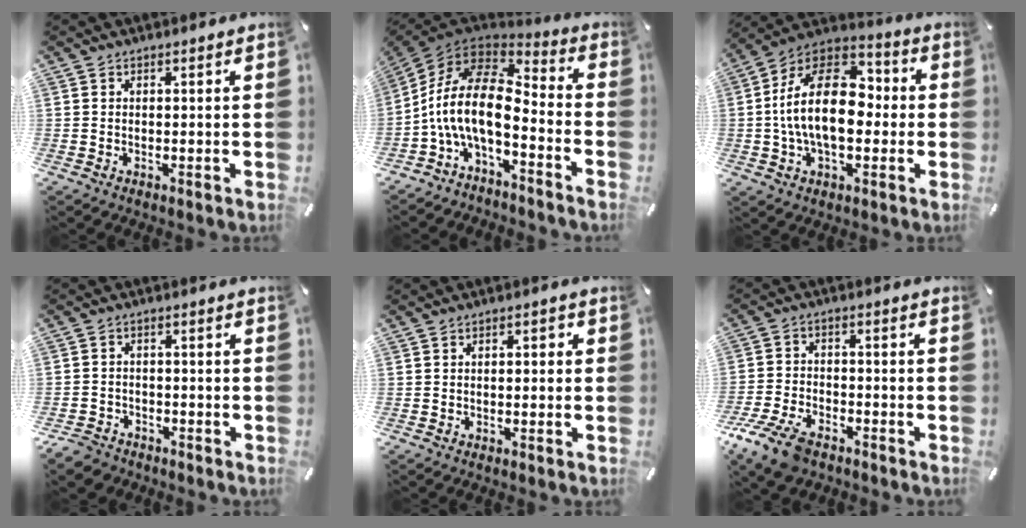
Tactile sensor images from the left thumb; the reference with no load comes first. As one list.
[{"total": 15.7, "force": [-3.9, 7.4, 13.3], "torque": [-0.293, -0.003, -0.075]}, {"total": 19.6, "force": [-0.8, 12.6, 15.0], "torque": [-0.296, 0.012, -0.022]}, {"total": 4.3, "force": [-3.4, 2.5, 0.8], "torque": [-0.032, 0.015, -0.071]}, {"total": 1.7, "force": [-0.7, 1.0, 1.2], "torque": [-0.025, 0.008, -0.015]}, {"total": 9.3, "force": [-6.6, 4.6, 4.7], "torque": [-0.108, 0.028, -0.125]}]